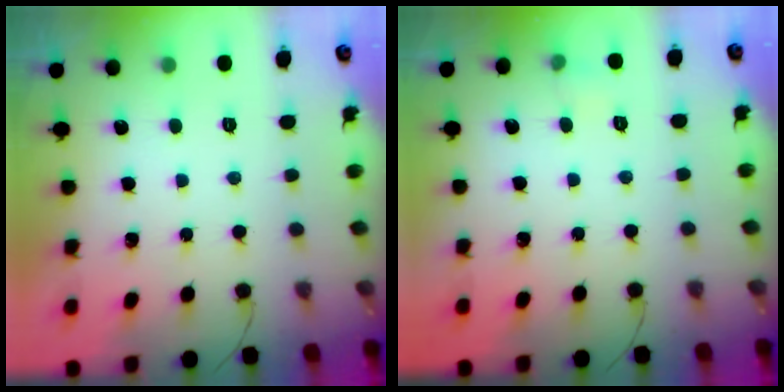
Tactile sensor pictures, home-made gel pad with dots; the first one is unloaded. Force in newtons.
{"total": 4.4, "press": 3.7, "slide": 2.3}